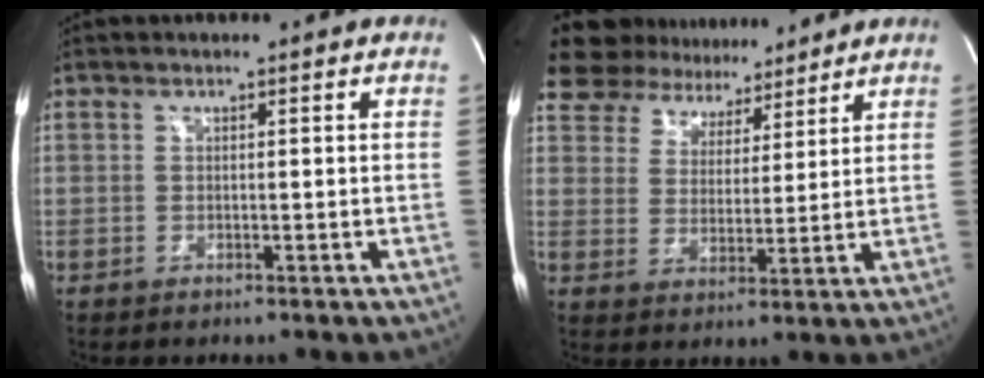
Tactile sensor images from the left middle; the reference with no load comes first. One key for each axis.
{"total": 13.1, "fx": 11.2, "fy": 5.9, "fz": 3.3, "tx": -0.061, "ty": 0.030, "tz": 0.178}